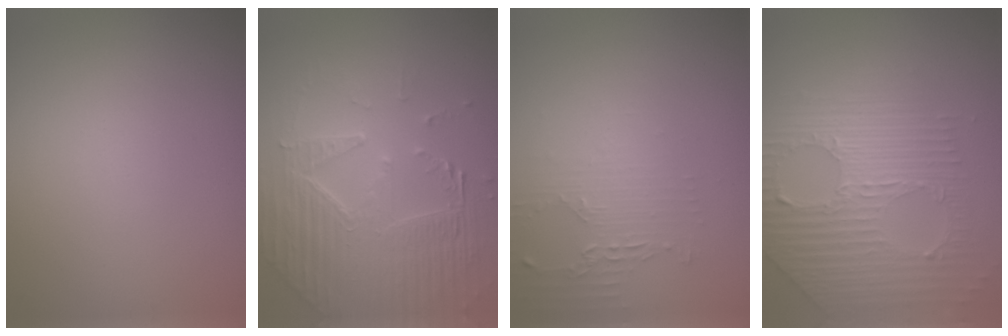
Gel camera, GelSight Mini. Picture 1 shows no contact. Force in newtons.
{"total": 6.5, "press": 5.1, "slide": 4.1}
{"total": 1.7, "press": 1.7, "slide": 0.3}
{"total": 7.2, "press": 5.0, "slide": 5.3}